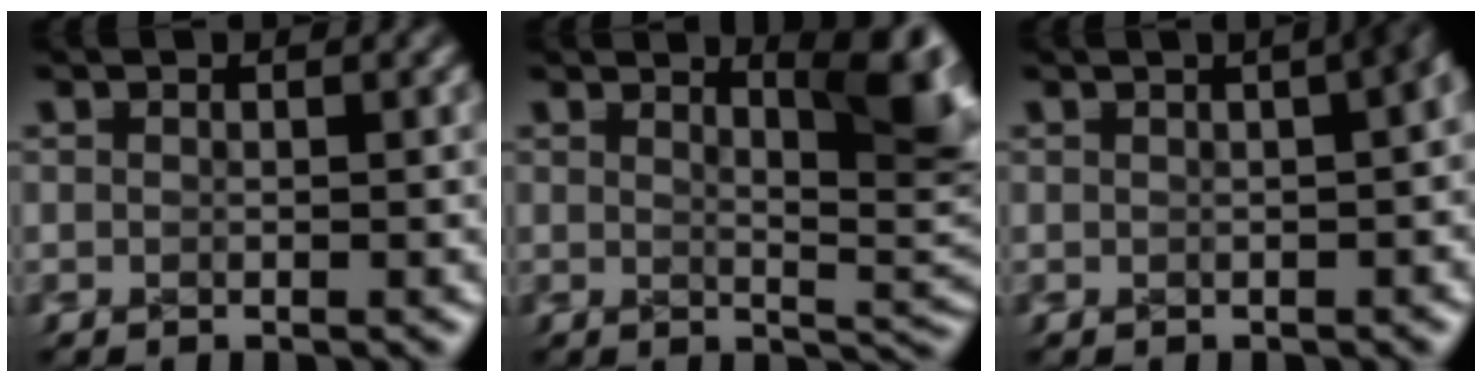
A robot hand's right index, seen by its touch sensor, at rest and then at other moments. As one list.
[{"total": 6.6, "force": [2.5, 1.5, 5.9], "torque": [-0.036, -0.006, 0.043]}, {"total": 5.3, "force": [0.8, 2.6, 4.5], "torque": [-0.016, 0.033, -0.001]}]